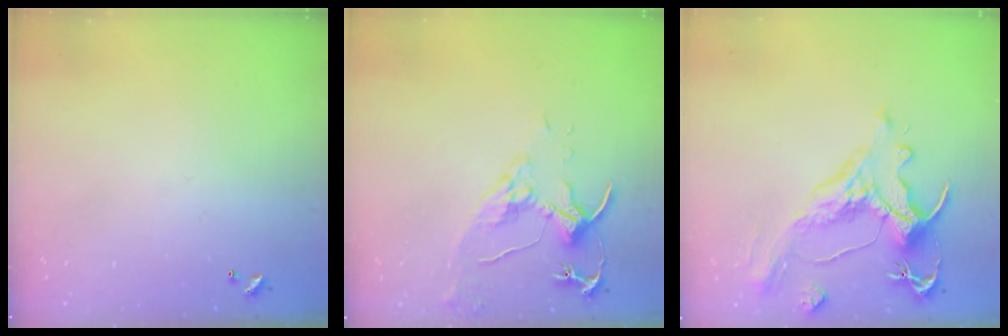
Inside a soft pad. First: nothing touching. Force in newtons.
{"total": 5.6, "press": 5.6, "slide": 0.6}
{"total": 1.7, "press": 0.9, "slide": 1.5}